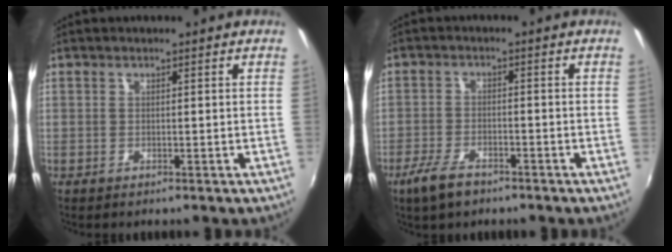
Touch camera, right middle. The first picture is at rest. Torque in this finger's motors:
{"motor_torque": [0.46, -0.46, 0.28, 0.03]}